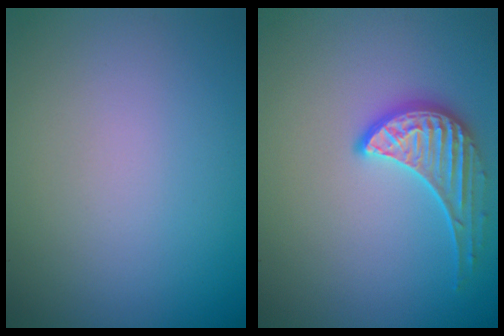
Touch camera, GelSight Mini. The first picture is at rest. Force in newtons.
{"total": 3.3, "press": 3.1, "slide": 1.2}